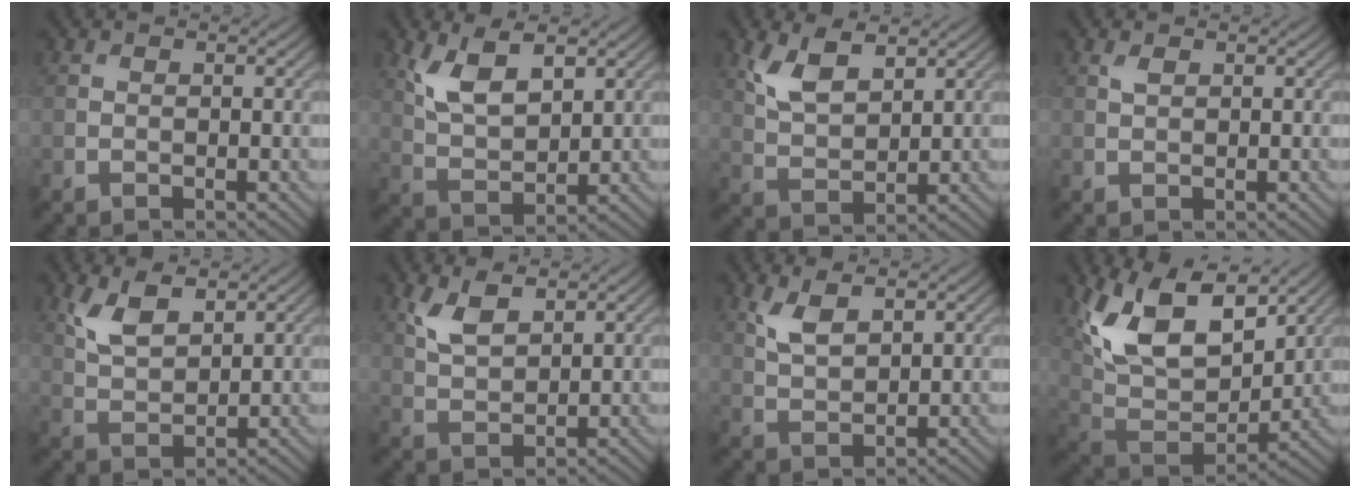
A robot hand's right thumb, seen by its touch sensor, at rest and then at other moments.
{"total": 7.1, "force": [3.4, 3.3, 5.3], "torque": [-0.118, -0.005, 0.070]}
{"total": 6.1, "force": [3.3, 2.8, 4.2], "torque": [-0.100, -0.003, 0.070]}
{"total": 0.9, "force": [0.5, 0.4, 0.6], "torque": [-0.020, 0.000, 0.012]}
{"total": 5.4, "force": [3.0, 2.5, 3.8], "torque": [-0.091, -0.002, 0.064]}
{"total": 4.8, "force": [2.7, 2.1, 3.3], "torque": [-0.081, -0.001, 0.057]}
{"total": 4.2, "force": [2.2, 1.8, 3.1], "torque": [-0.076, -0.003, 0.048]}
{"total": 15.4, "force": [7.6, 8.3, 10.5], "torque": [-0.223, 0.020, 0.138]}